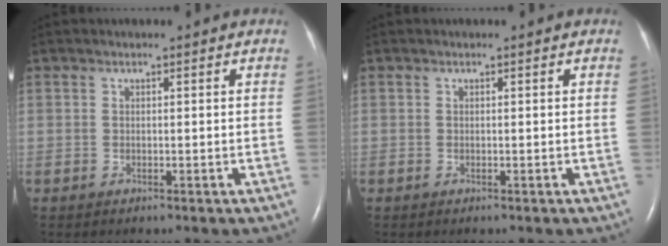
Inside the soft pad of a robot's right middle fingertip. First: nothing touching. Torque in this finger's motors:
{"motor_torque": [0.05, -0.11, 0.00, 0.00]}